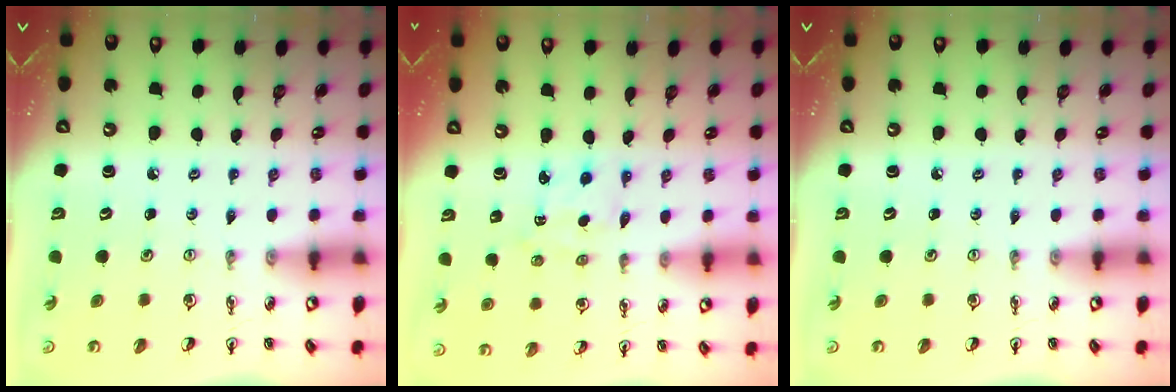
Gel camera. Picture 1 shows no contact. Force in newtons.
{"total": 1.6, "press": 1.5, "slide": 0.7}
{"total": 0.0}